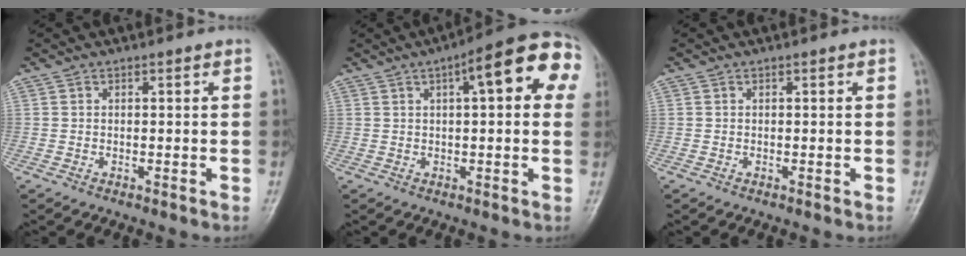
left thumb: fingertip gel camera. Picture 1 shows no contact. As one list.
[{"total": 14.5, "force": [4.7, 4.6, 12.9], "torque": [-0.141, 0.027, 0.049]}, {"total": 0.0}]